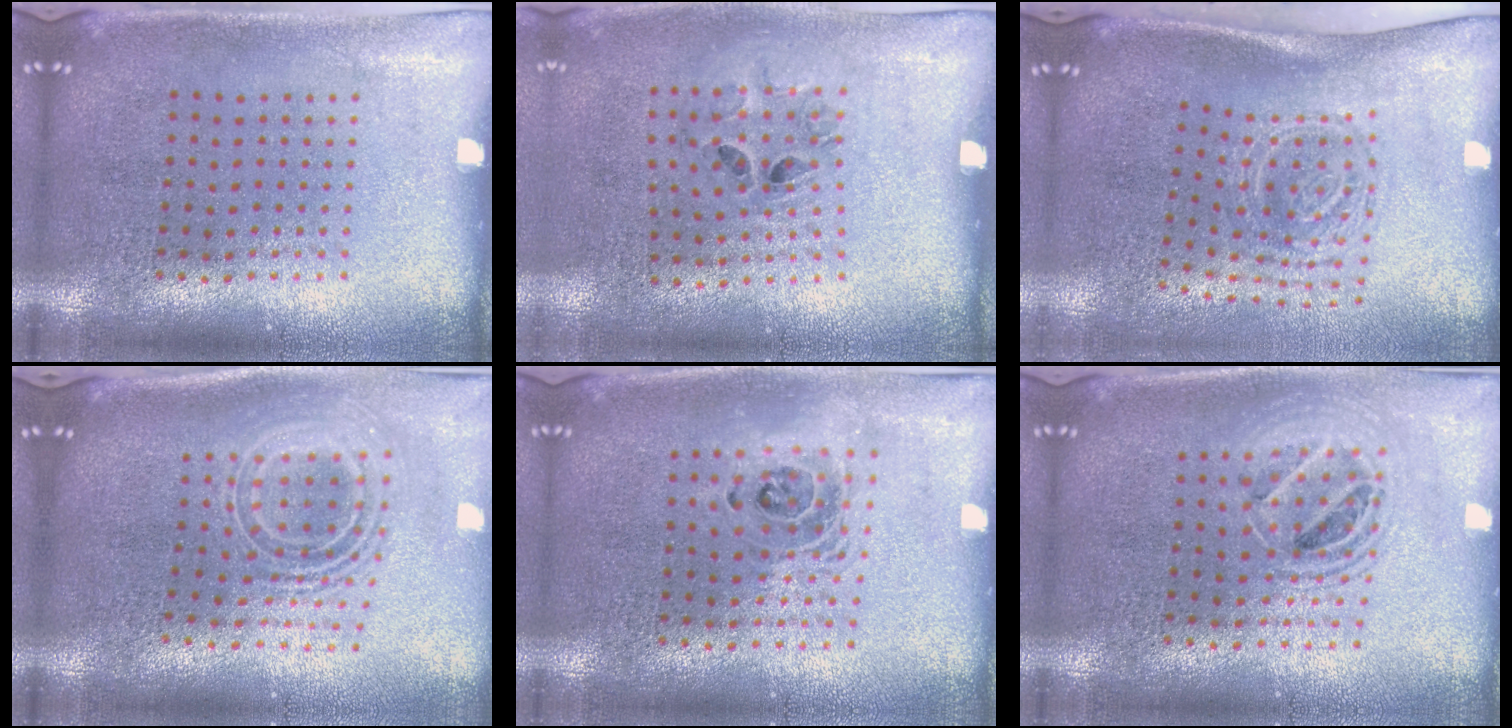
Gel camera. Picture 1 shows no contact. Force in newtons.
{"total": 1.3, "press": 0.7, "slide": 1.2}
{"total": 1.8, "press": 1.3, "slide": 1.3}
{"total": 2.5, "press": 1.7, "slide": 1.8}
{"total": 1.5, "press": 1.2, "slide": 0.8}
{"total": 1.6, "press": 1.4, "slide": 0.7}